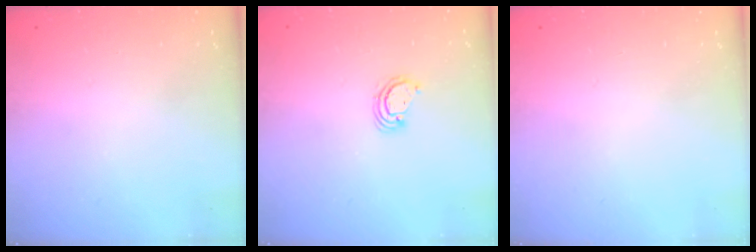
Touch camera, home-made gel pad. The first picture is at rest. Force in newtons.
{"total": 2.9, "press": 2.9, "slide": 0.3}
{"total": 0.0}